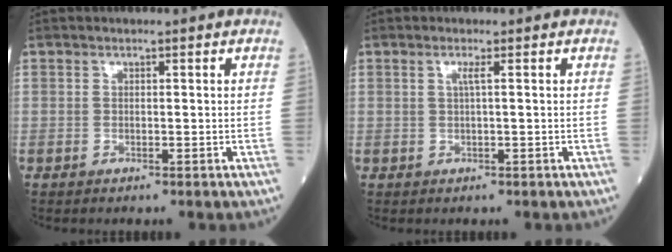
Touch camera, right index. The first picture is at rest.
{"total": 1.0, "force": [0.2, -0.3, 0.9], "torque": [-0.023, 0.001, 0.004]}